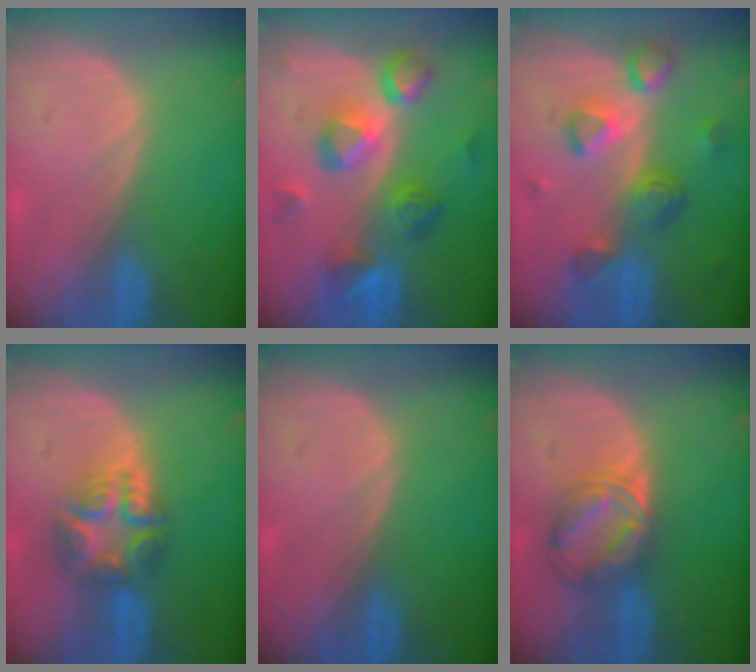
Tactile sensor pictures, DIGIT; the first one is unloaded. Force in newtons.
{"total": 8.5, "press": 8.2, "slide": 2.0}
{"total": 7.9, "press": 7.1, "slide": 3.5}
{"total": 7.8, "press": 6.7, "slide": 4.1}
{"total": 0.0}
{"total": 6.3, "press": 6.3, "slide": 0.3}